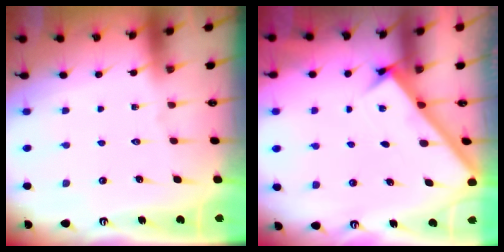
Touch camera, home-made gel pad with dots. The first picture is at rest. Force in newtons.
{"total": 2.5, "press": 2.5, "slide": 0.3}